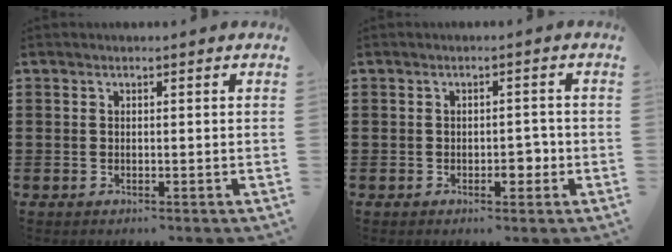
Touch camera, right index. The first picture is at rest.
{"total": 3.0, "force": [-1.0, 1.4, 2.5], "torque": [-0.036, 0.001, -0.021]}